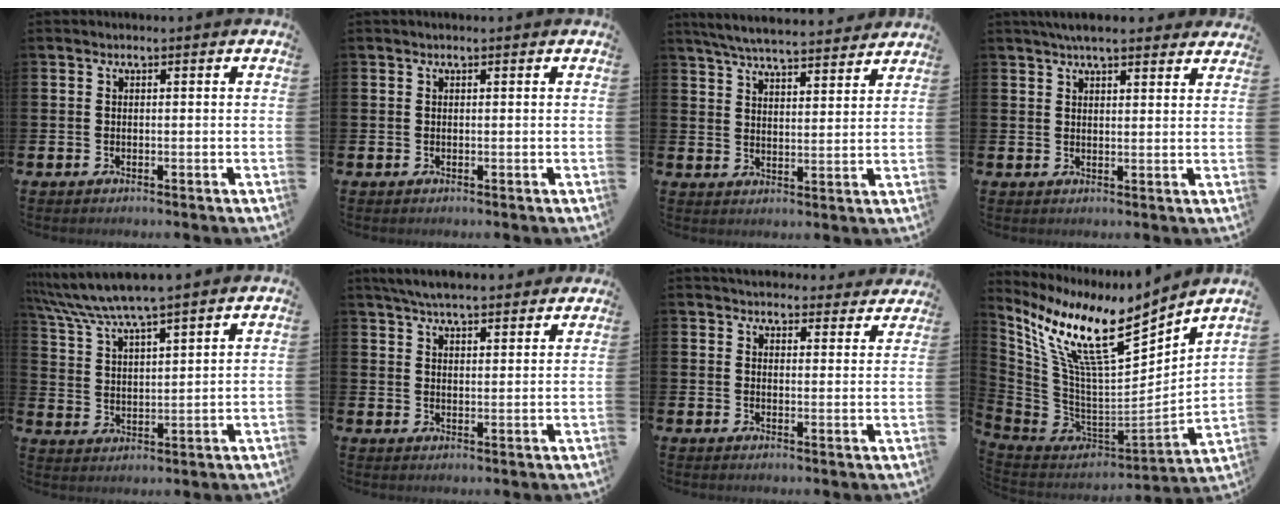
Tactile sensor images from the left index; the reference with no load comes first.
{"total": 0.0}
{"total": 6.4, "force": [6.2, 0.6, 1.5], "torque": [-0.046, -0.035, 0.111]}
{"total": 4.4, "force": [4.1, 0.8, 1.4], "torque": [-0.029, -0.012, 0.073]}
{"total": 7.1, "force": [6.7, 0.4, 2.5], "torque": [-0.079, -0.032, 0.118]}
{"total": 5.7, "force": [5.4, 0.6, 1.5], "torque": [-0.036, -0.022, 0.098]}
{"total": 4.6, "force": [4.5, 1.2, 0.0], "torque": [0.001, -0.030, 0.079]}
{"total": 13.7, "force": [8.9, 3.6, 9.8], "torque": [-0.230, -0.055, 0.153]}